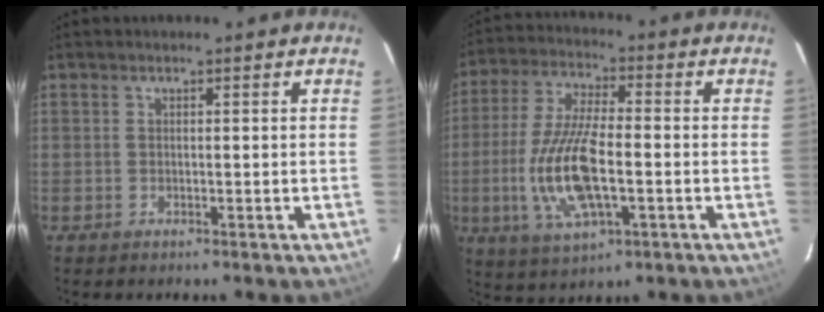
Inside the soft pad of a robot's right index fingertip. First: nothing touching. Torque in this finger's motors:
{"motor_torque": [2.14, 0.00, 1.05, 0.20]}